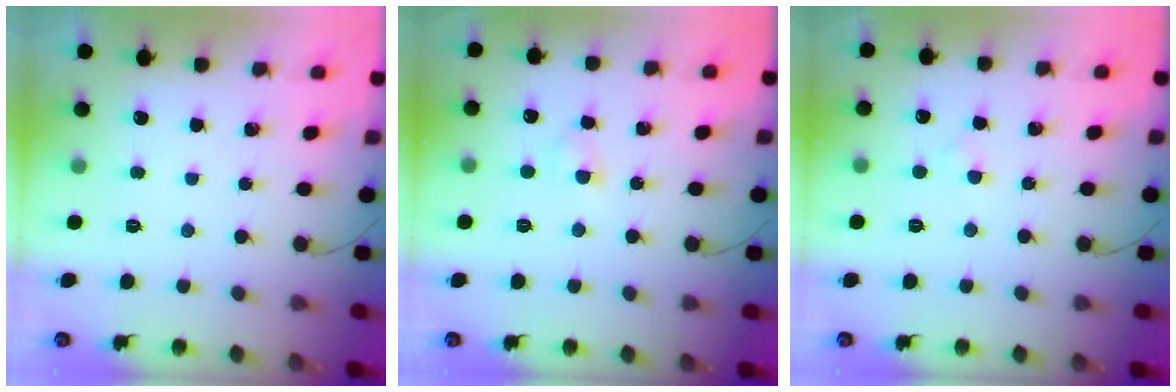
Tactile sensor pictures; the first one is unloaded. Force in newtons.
{"total": 3.3, "press": 3.0, "slide": 1.3}
{"total": 1.6, "press": 1.4, "slide": 0.9}